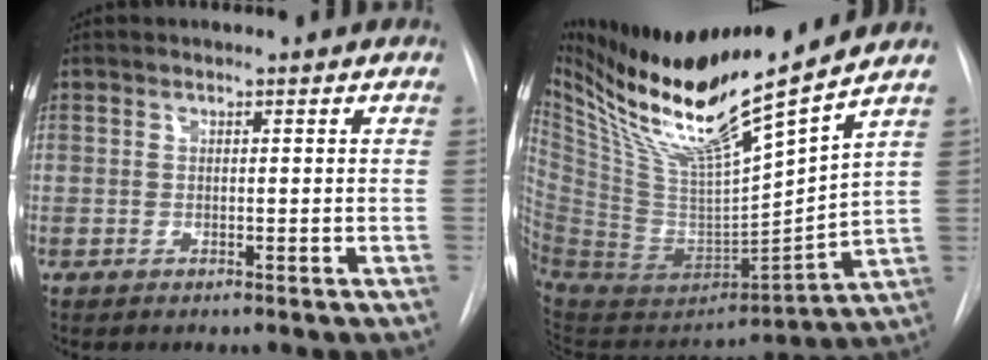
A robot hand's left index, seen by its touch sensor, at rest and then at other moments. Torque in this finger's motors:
{"motor_torque": [1.01, -1.13, 0.21, 0.07]}